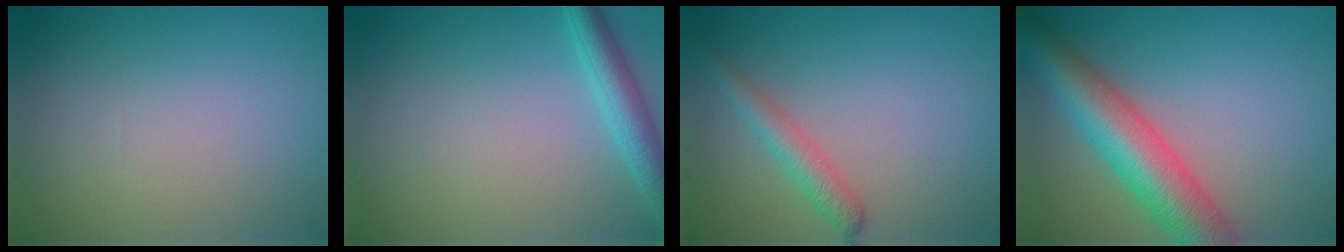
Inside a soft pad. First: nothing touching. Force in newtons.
{"total": 3.2, "press": 3.2, "slide": 0.1}
{"total": 2.5, "press": 2.5, "slide": 0.1}
{"total": 8.4, "press": 8.4, "slide": 0.4}